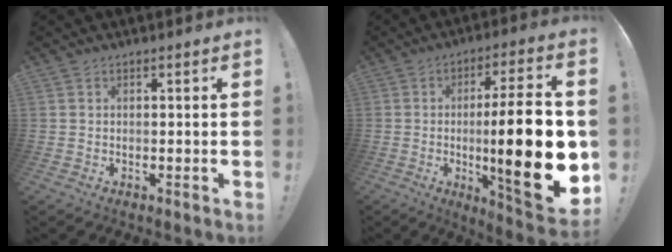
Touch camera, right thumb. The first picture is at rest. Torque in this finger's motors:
{"motor_torque": [0.71, 1.48, 1.22, 0.90, 0.13]}